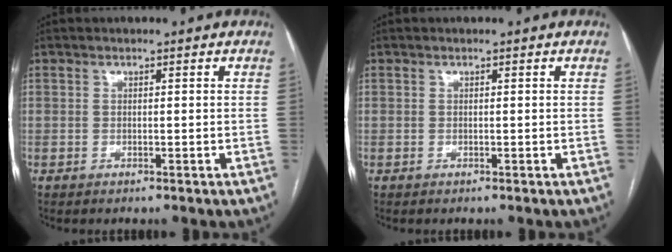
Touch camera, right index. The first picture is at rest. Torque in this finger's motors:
{"motor_torque": [0.00, 0.00, 0.00, 0.00]}